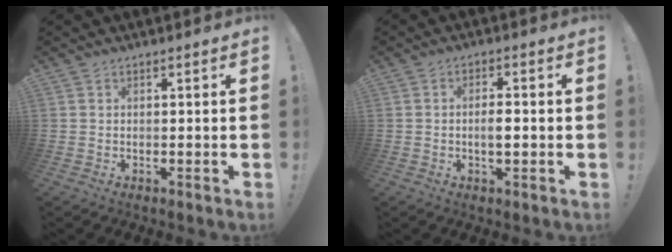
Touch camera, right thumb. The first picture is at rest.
{"total": 3.7, "force": [-0.6, 1.3, 3.5], "torque": [-0.061, 0.000, -0.015]}